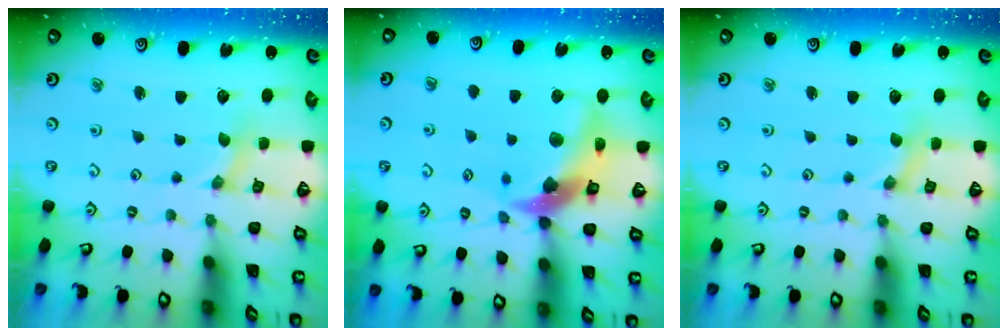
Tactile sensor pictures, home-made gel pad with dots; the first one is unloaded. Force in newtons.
{"total": 13.7, "press": 13.6, "slide": 2.1}
{"total": 0.0}